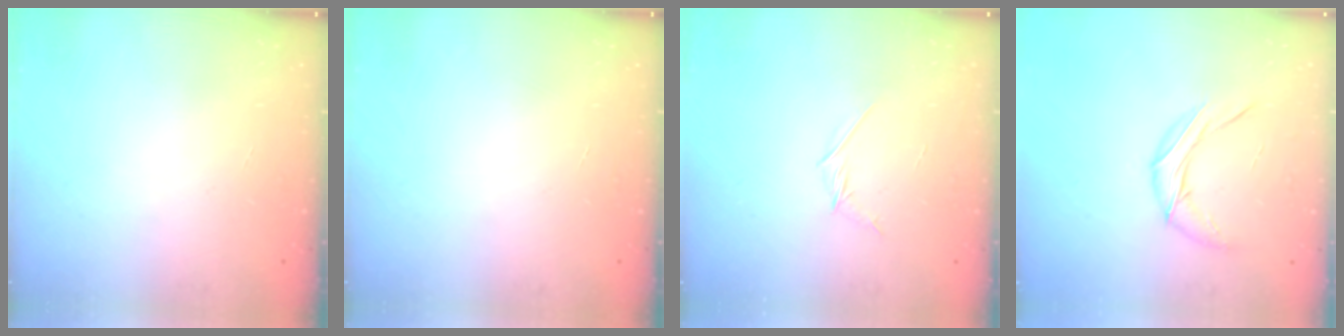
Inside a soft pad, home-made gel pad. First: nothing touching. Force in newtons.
{"total": 0.0}
{"total": 2.9, "press": 2.8, "slide": 0.8}
{"total": 9.0, "press": 9.0, "slide": 0.7}